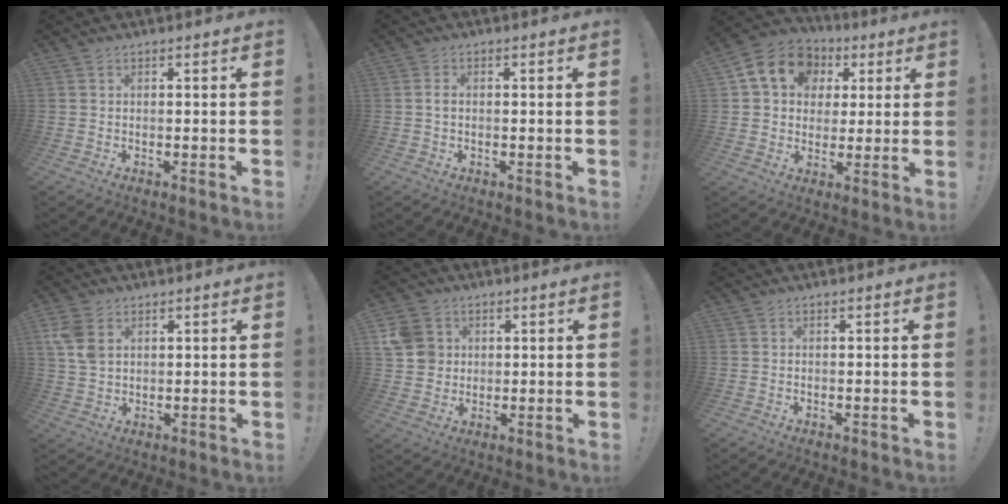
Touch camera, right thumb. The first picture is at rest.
{"total": 1.3, "force": [-0.3, 0.7, 1.1], "torque": [-0.022, 0.006, -0.005]}
{"total": 14.3, "force": [5.2, 11.4, 6.9], "torque": [-0.102, -0.014, 0.101]}
{"total": 7.3, "force": [2.9, 5.0, 4.5], "torque": [-0.092, -0.005, 0.058]}
{"total": 8.7, "force": [2.1, 8.0, 2.6], "torque": [-0.052, -0.005, 0.046]}
{"total": 0.0}